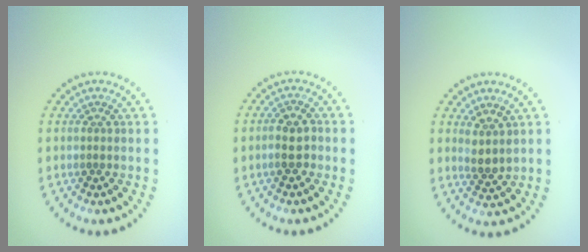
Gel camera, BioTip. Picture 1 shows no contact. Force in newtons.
{"total": 2.2, "press": 2.1, "slide": 0.5}
{"total": 2.0, "press": 1.6, "slide": 1.2}